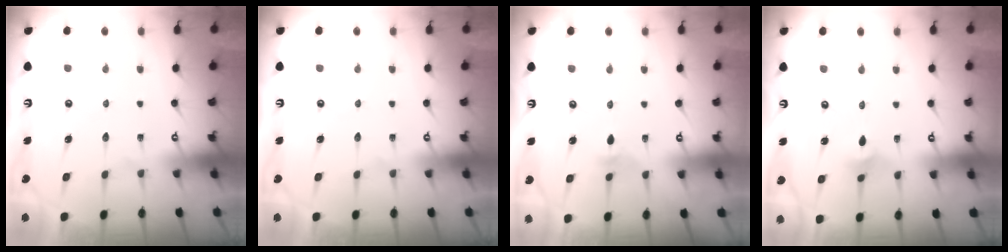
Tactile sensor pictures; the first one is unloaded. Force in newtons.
{"total": 0.0}
{"total": 2.8, "press": 2.7, "slide": 0.8}
{"total": 2.7, "press": 2.6, "slide": 0.5}